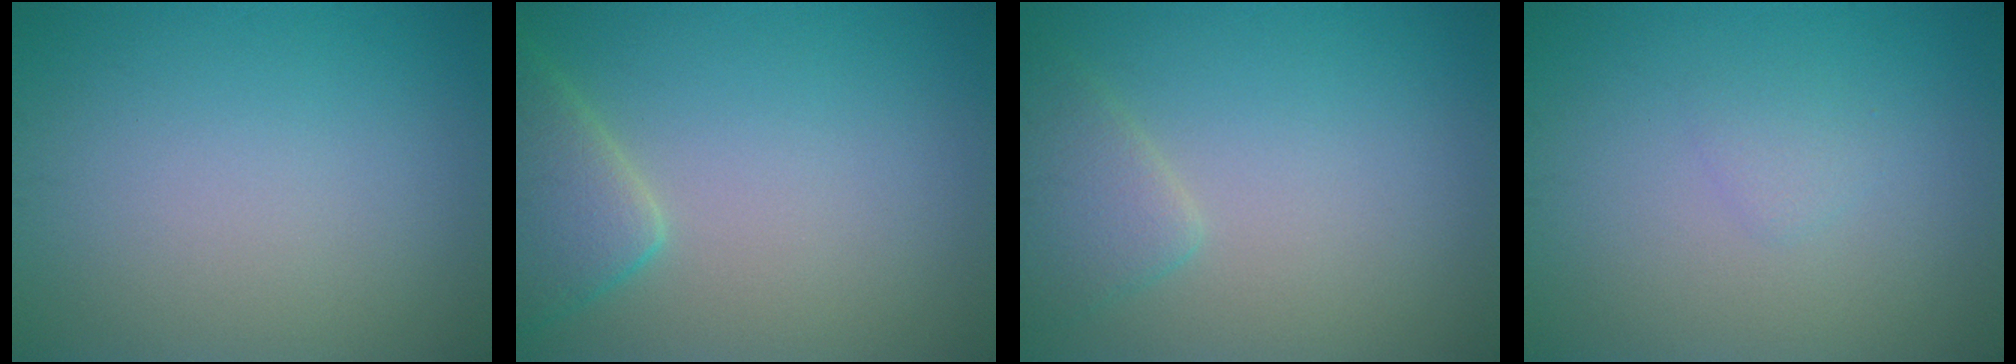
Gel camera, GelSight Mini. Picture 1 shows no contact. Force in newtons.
{"total": 4.2, "press": 4.1, "slide": 0.3}
{"total": 2.5, "press": 2.5, "slide": 0.2}
{"total": 1.0, "press": 1.0, "slide": 0.1}